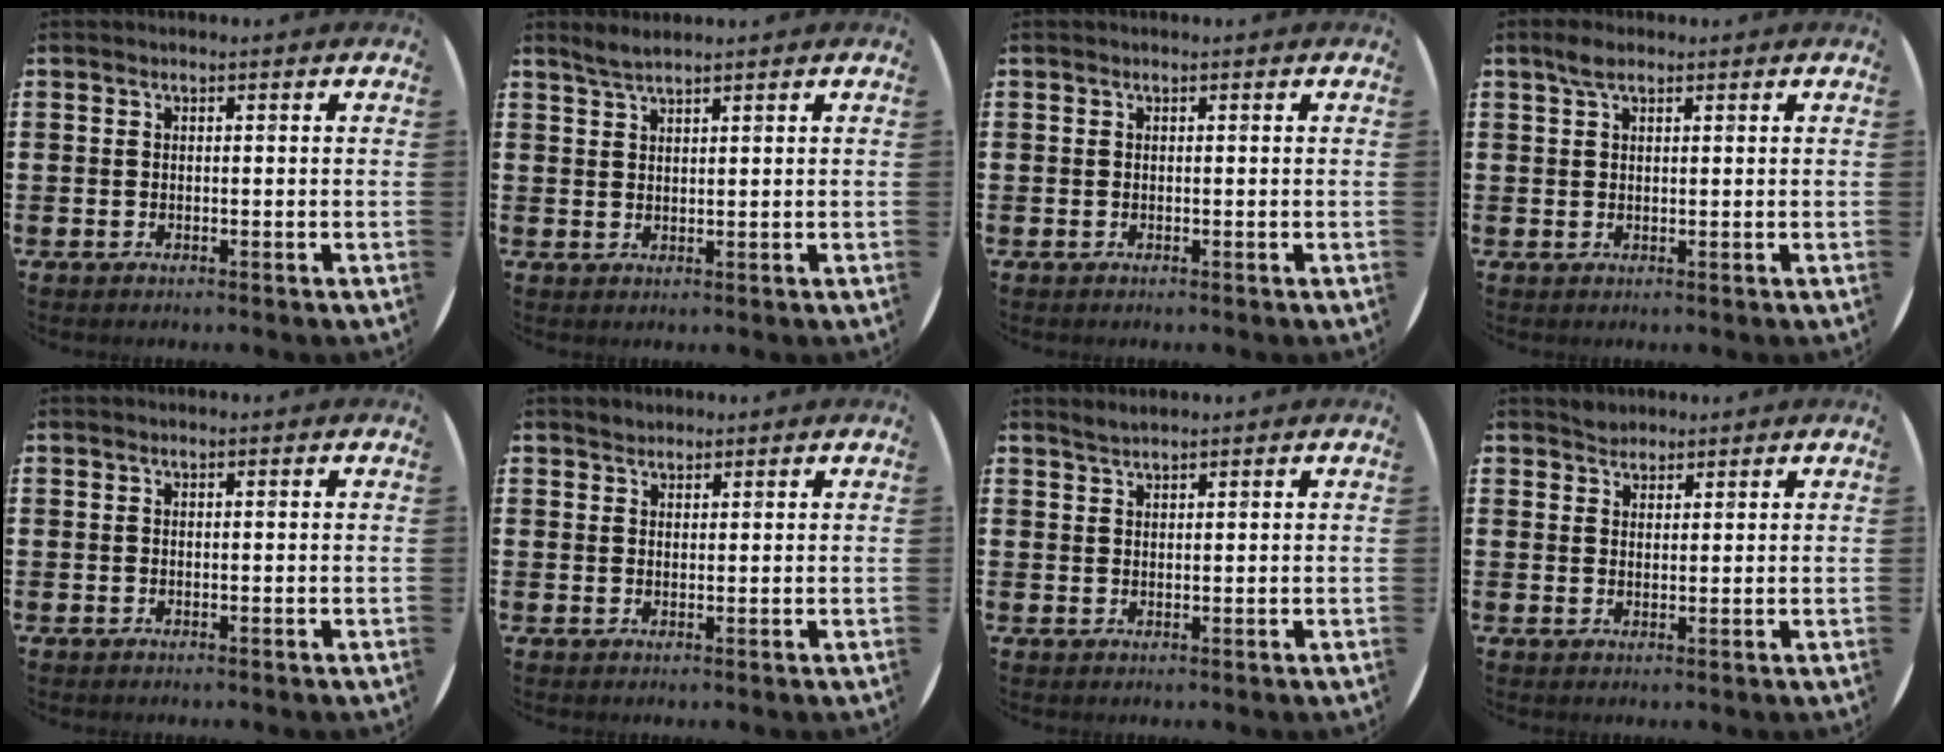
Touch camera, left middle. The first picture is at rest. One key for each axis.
{"total": 2.1, "fx": 2.0, "fy": 0.0, "fz": 0.9, "tx": -0.019, "ty": 0.001, "tz": 0.036}
{"total": 0.0}
{"total": 2.3, "fx": 1.5, "fy": 1.0, "fz": 1.4, "tx": -0.032, "ty": 0.006, "tz": 0.027}
{"total": 0.0}
{"total": 1.3, "fx": 1.2, "fy": 0.4, "fz": -0.1, "tx": 0.007, "ty": -0.001, "tz": 0.023}
{"total": 1.4, "fx": 1.3, "fy": -0.1, "fz": 0.2, "tx": -0.005, "ty": 0.001, "tz": 0.025}
{"total": 1.8, "fx": 1.7, "fy": 0.6, "fz": -0.2, "tx": 0.002, "ty": 0.001, "tz": 0.035}